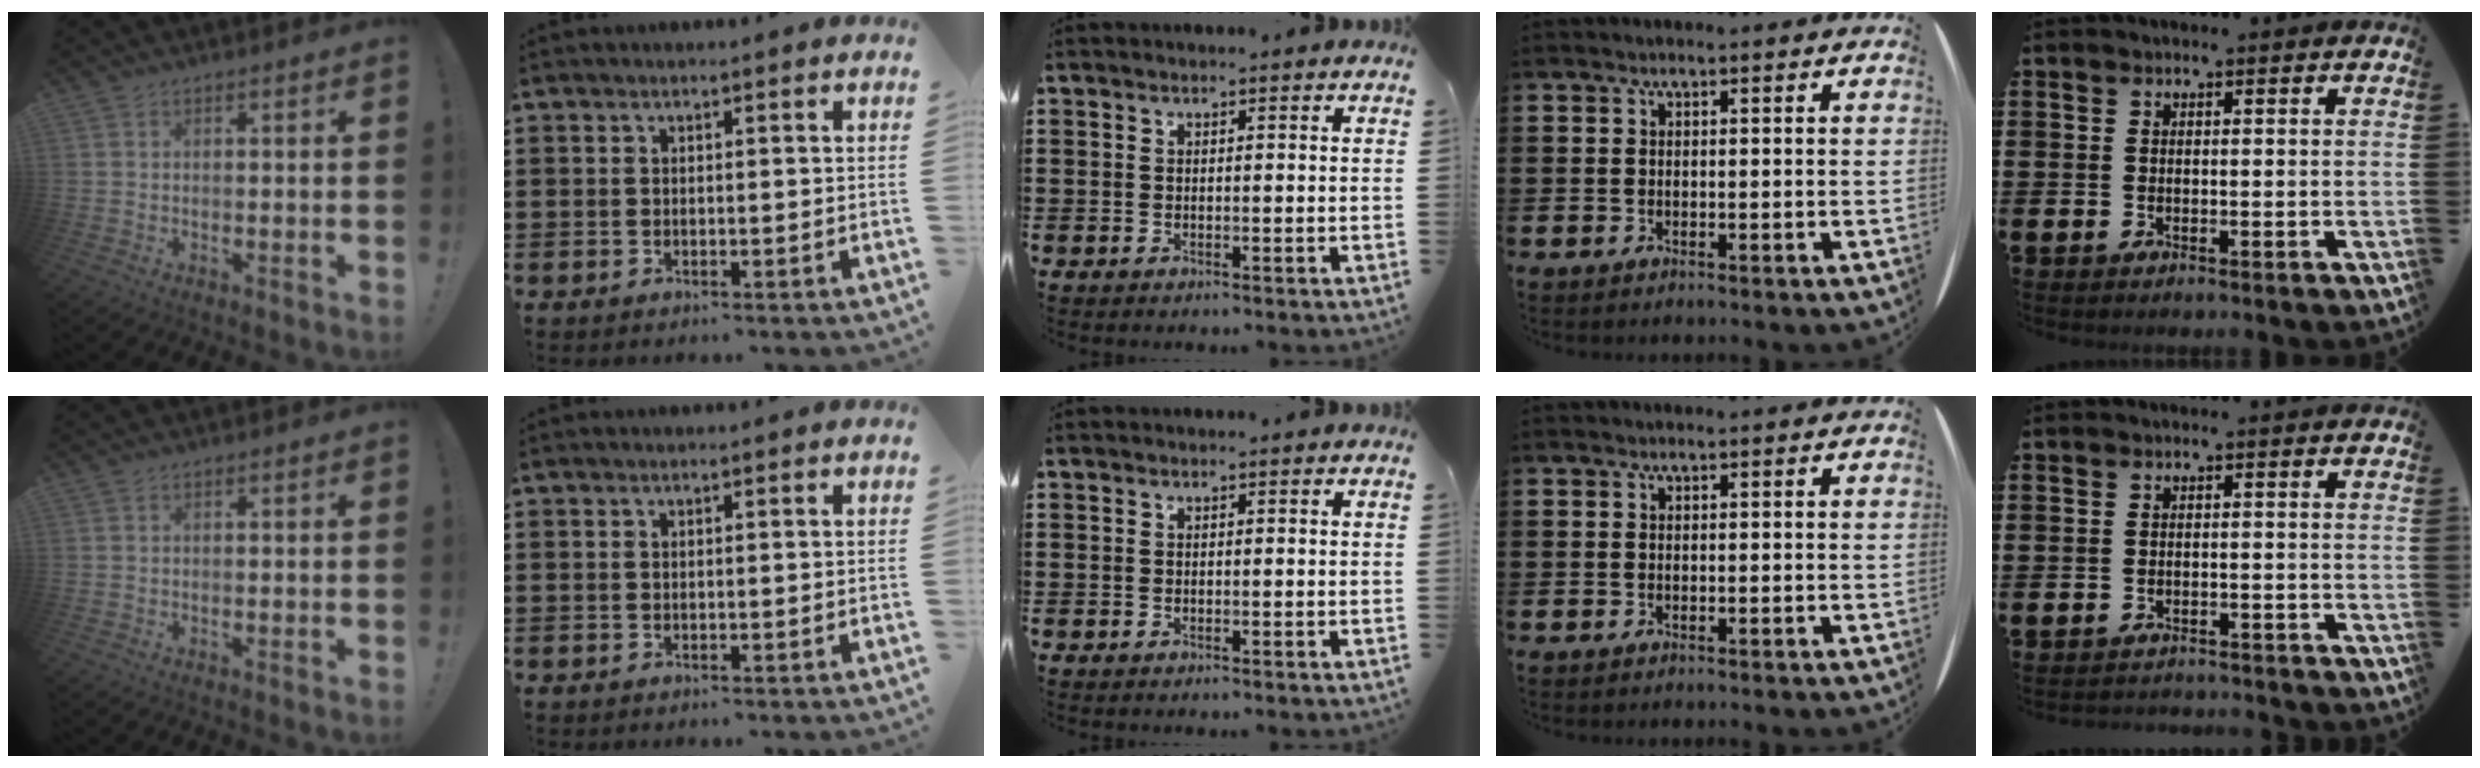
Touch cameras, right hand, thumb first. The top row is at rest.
{"little": {"total": 1.3, "force": [-1.2, 0.0, -0.1], "torque": [-0.003, 0.003, -0.027]}}